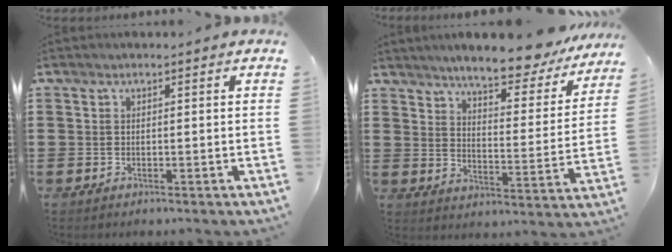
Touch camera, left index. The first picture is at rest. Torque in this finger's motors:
{"motor_torque": [2.14, 0.00, 1.05, 0.21]}